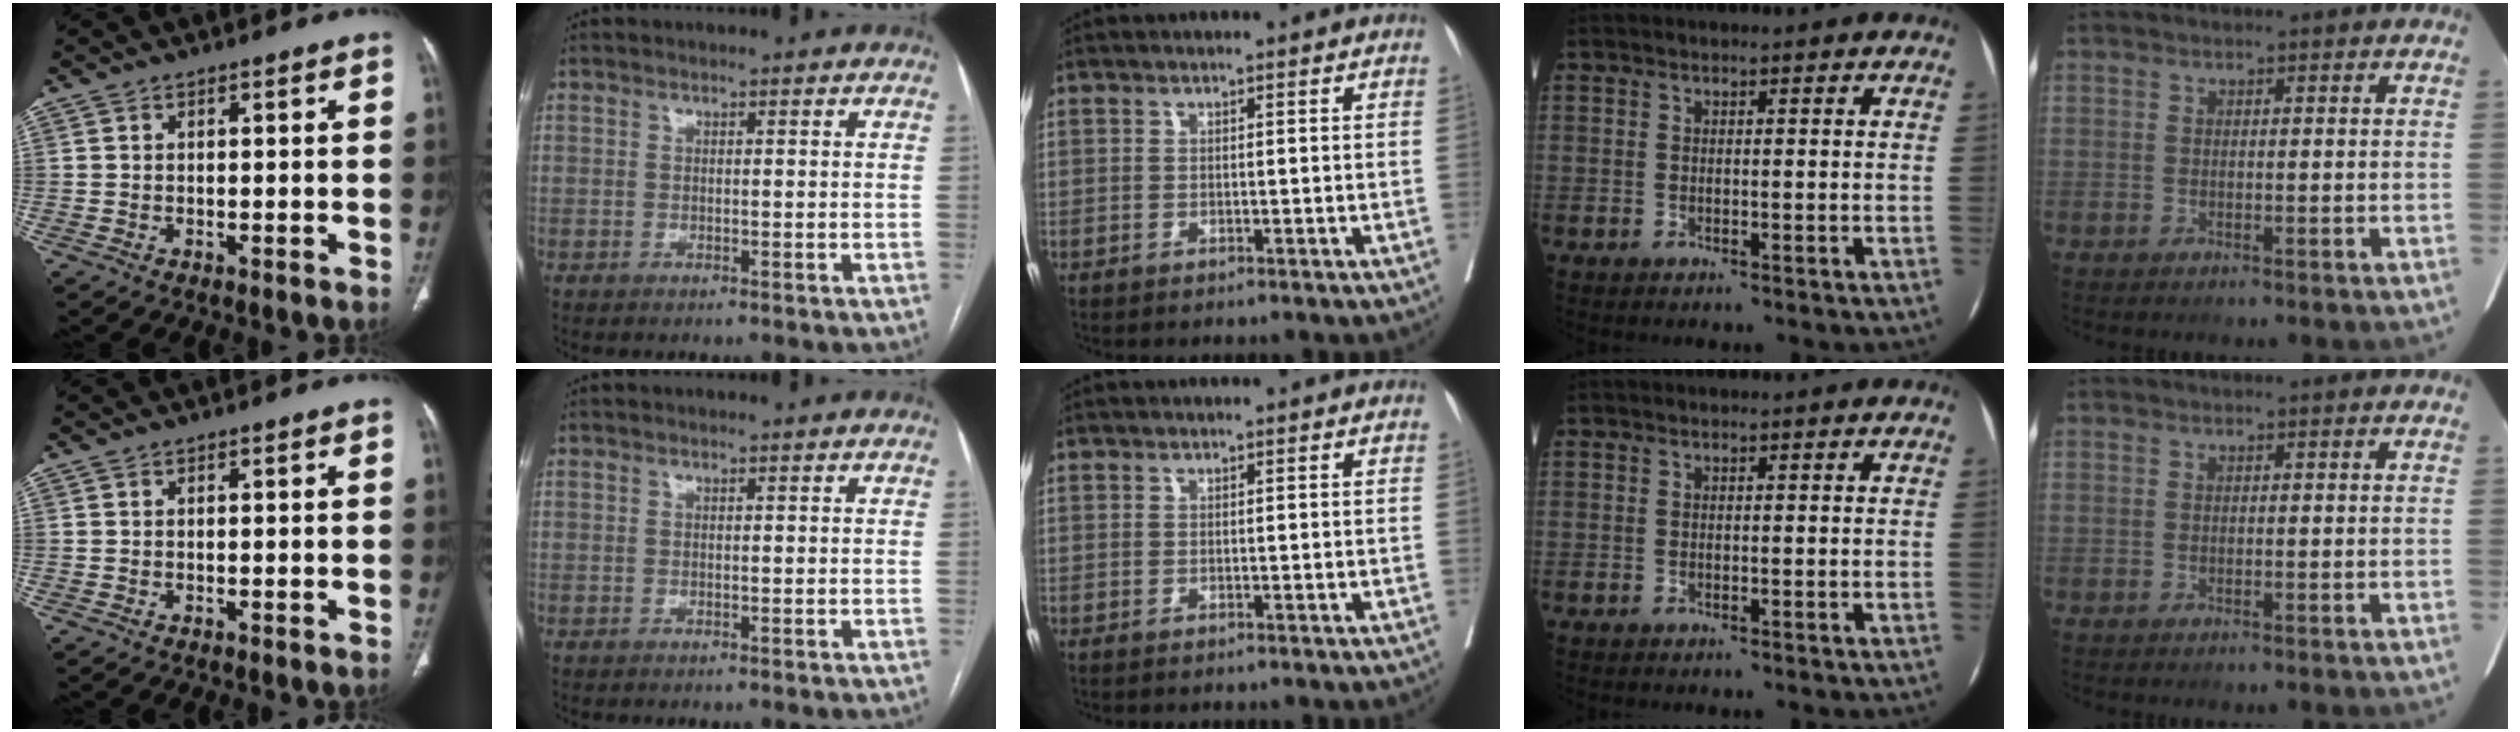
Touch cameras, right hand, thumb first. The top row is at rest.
{}